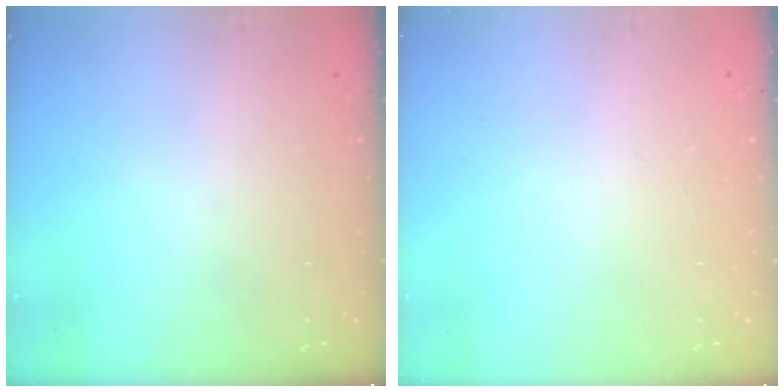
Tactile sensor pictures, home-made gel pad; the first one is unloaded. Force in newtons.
{"total": 2.4, "press": 2.4, "slide": 0.2}